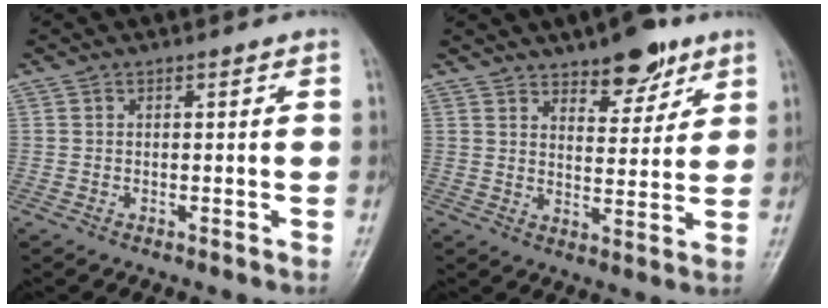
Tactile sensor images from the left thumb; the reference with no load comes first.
{"total": 9.2, "force": [6.3, 3.9, 5.4], "torque": [-0.049, -0.039, 0.095]}